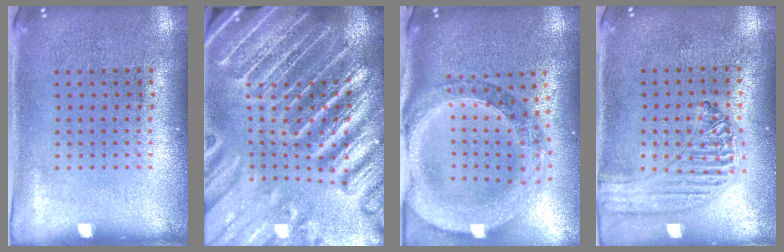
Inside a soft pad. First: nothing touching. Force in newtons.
{"total": 5.4, "press": 4.8, "slide": 2.5}
{"total": 2.2, "press": 2.0, "slide": 0.9}
{"total": 1.2, "press": 1.2, "slide": 0.1}